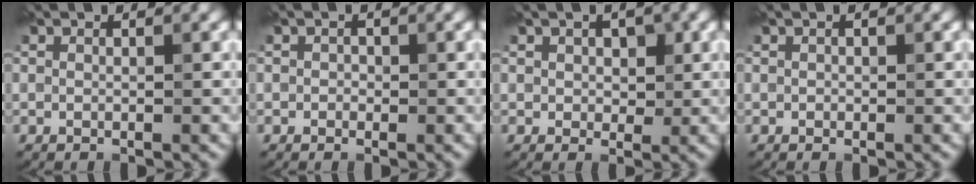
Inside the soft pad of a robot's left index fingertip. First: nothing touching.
{"total": 0.7, "force": [-0.2, 0.7, 0.1], "torque": [0.002, 0.002, -0.004]}
{"total": 1.8, "force": [0.7, 1.4, 1.0], "torque": [-0.012, 0.003, 0.010]}
{"total": 0.0}